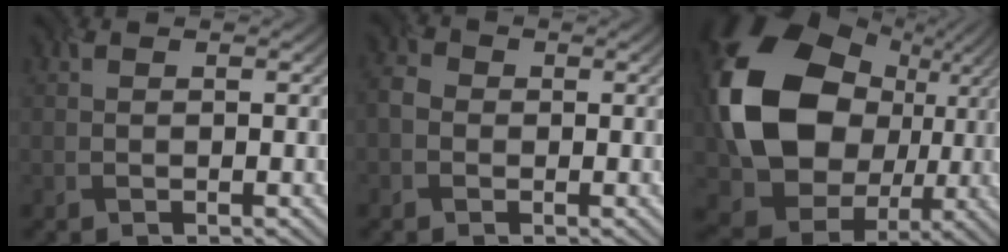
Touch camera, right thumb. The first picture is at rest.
{"total": 1.9, "force": [-0.9, 1.6, 0.4], "torque": [-0.013, 0.001, -0.029]}
{"total": 16.7, "force": [1.8, 13.6, 9.5], "torque": [-0.193, -0.032, 0.040]}